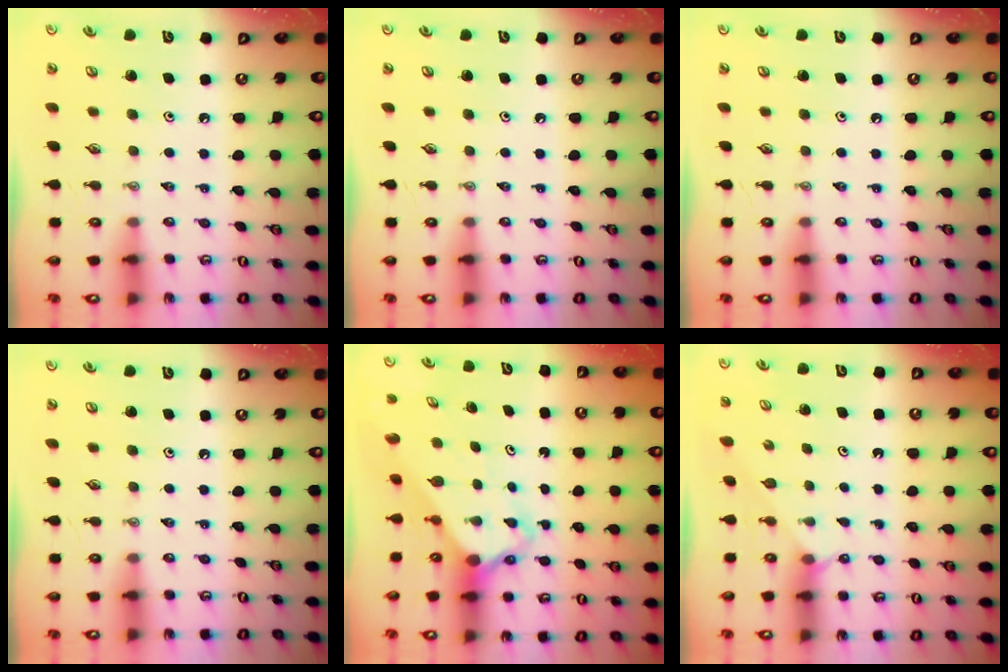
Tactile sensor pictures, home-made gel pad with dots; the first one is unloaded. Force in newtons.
{"total": 0.0}
{"total": 0.0}
{"total": 0.0}
{"total": 3.3, "press": 3.3, "slide": 0.2}
{"total": 1.9, "press": 1.9, "slide": 0.3}